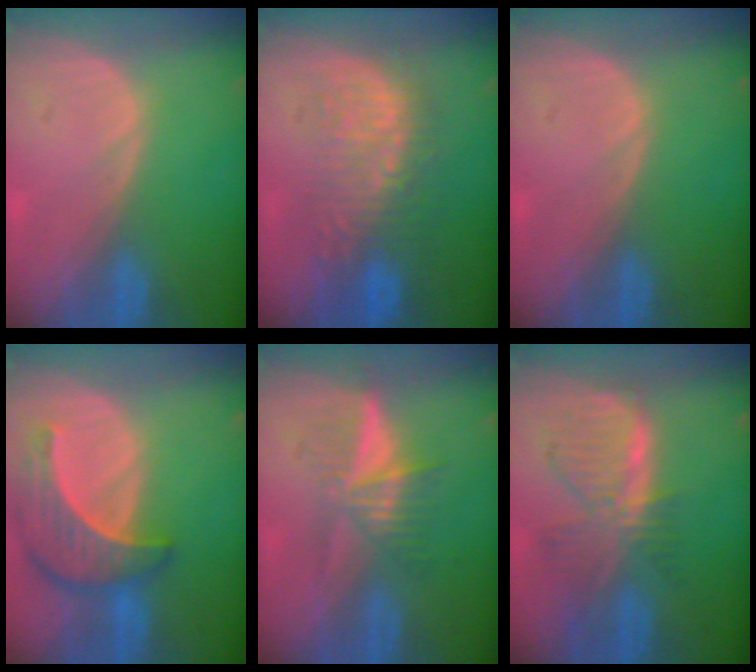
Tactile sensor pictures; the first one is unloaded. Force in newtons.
{"total": 9.3, "press": 8.7, "slide": 3.4}
{"total": 0.0}
{"total": 8.6, "press": 7.9, "slide": 3.3}
{"total": 5.9, "press": 5.3, "slide": 2.7}
{"total": 7.8, "press": 7.0, "slide": 3.5}